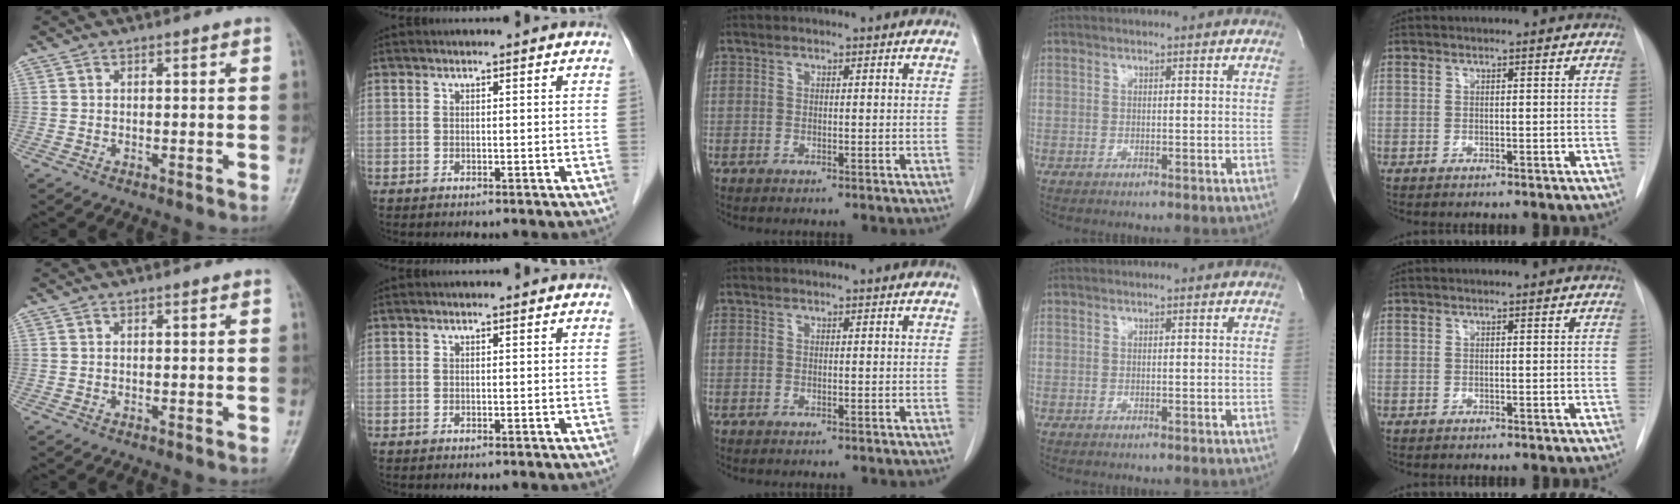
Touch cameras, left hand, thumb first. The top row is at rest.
{}